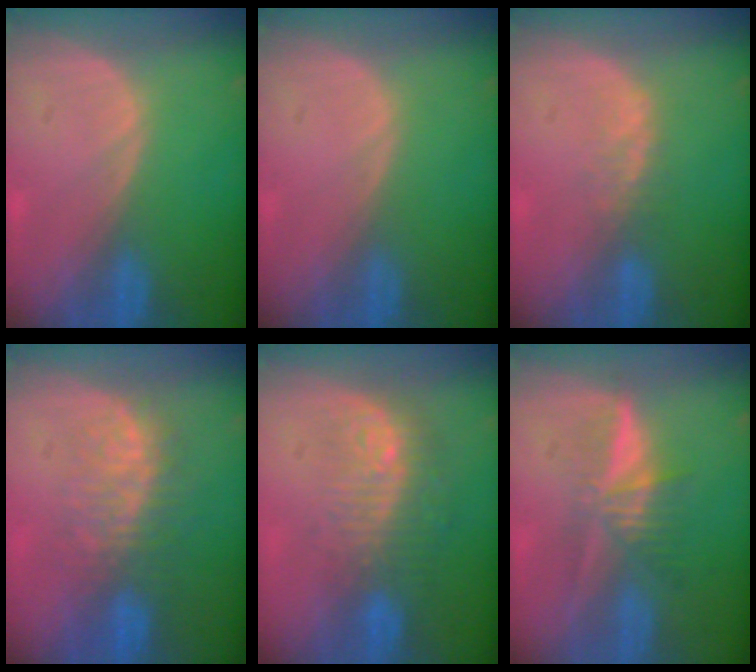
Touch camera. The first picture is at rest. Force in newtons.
{"total": 0.0}
{"total": 1.9, "press": 1.8, "slide": 0.5}
{"total": 8.1, "press": 7.5, "slide": 2.9}
{"total": 9.3, "press": 8.3, "slide": 4.2}
{"total": 5.4, "press": 5.2, "slide": 1.5}